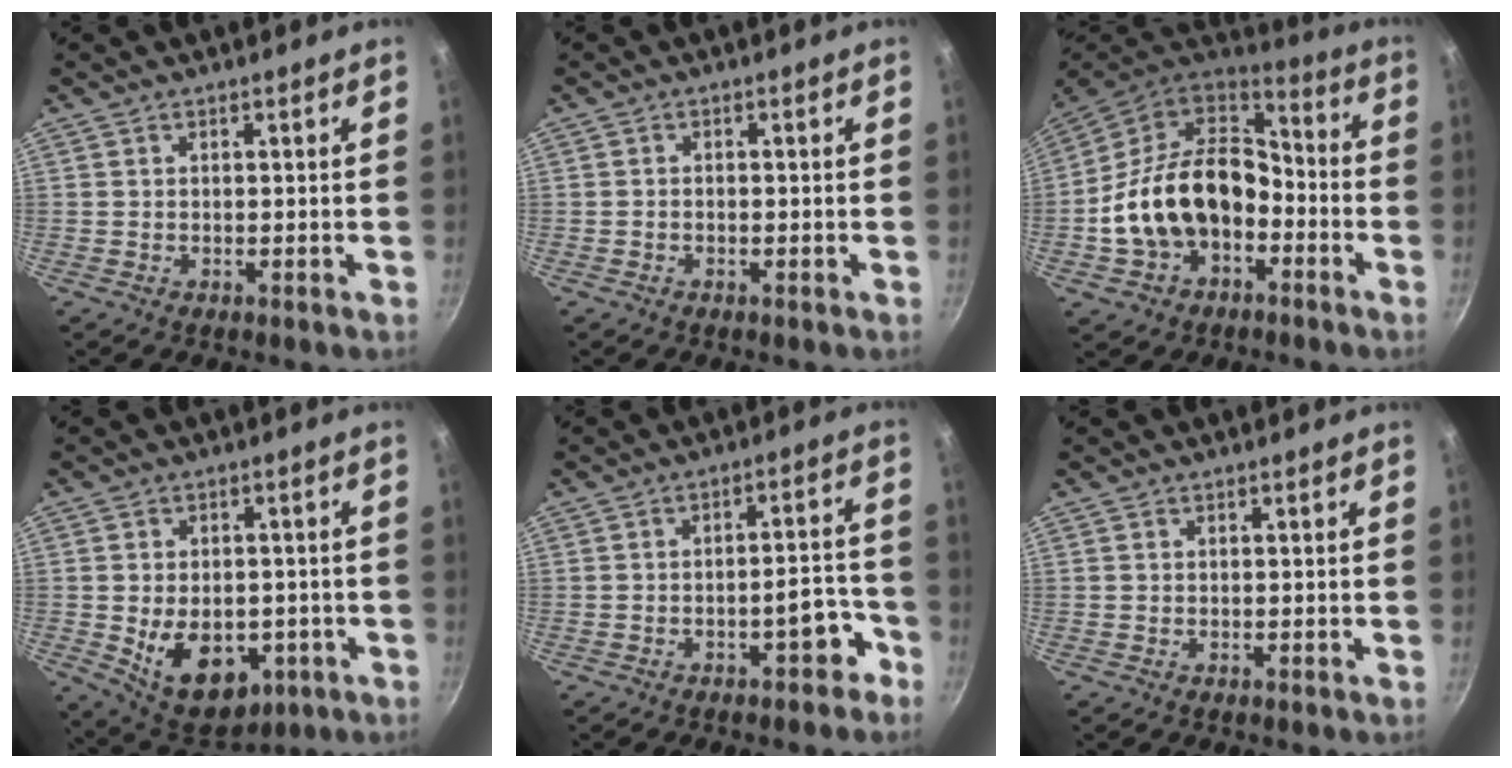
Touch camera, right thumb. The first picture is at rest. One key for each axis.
{"total": 0.8, "fx": -0.5, "fy": 0.4, "fz": 0.4, "tx": -0.011, "ty": 0.005, "tz": -0.011}
{"total": 20.4, "fx": -4.2, "fy": 14.3, "fz": 13.8, "tx": -0.230, "ty": 0.060, "tz": -0.076}
{"total": 13.9, "fx": -3.3, "fy": 9.3, "fz": 9.8, "tx": -0.119, "ty": -0.004, "tz": -0.026}
{"total": 6.6, "fx": -3.9, "fy": 2.6, "fz": 4.7, "tx": -0.032, "ty": 0.050, "tz": -0.039}
{"total": 0.0}